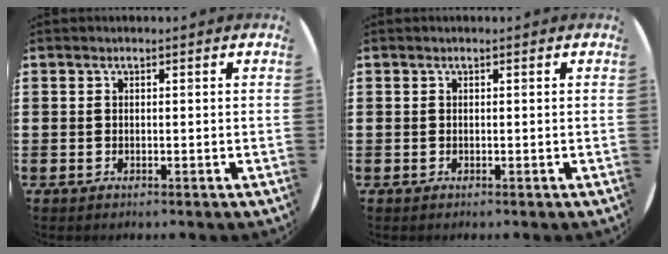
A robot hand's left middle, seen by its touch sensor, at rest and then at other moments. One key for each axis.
{"total": 0.0}